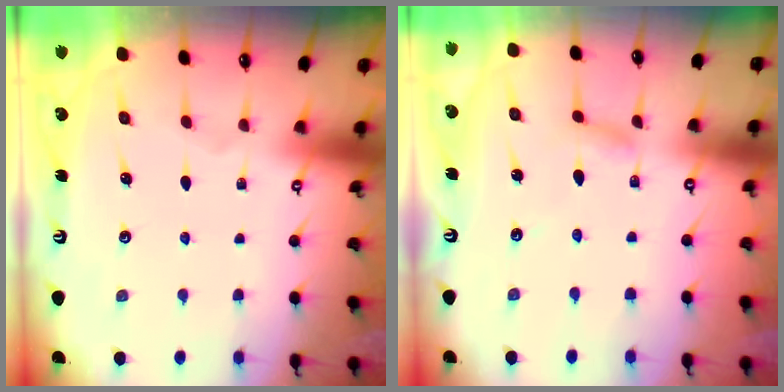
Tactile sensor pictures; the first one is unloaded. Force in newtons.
{"total": 3.6, "press": 3.6, "slide": 0.2}